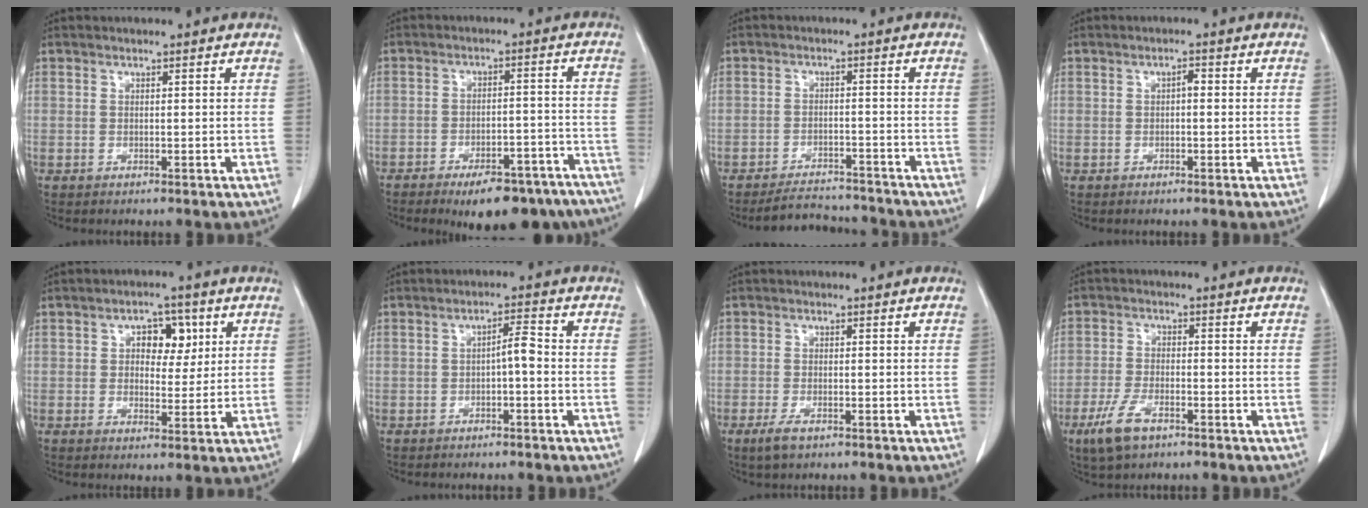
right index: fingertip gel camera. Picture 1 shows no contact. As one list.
[{"total": 14.8, "force": [-11.8, 5.0, 7.4], "torque": [-0.058, 0.028, -0.159]}, {"total": 6.5, "force": [-6.2, 1.8, 0.4], "torque": [-0.001, 0.004, -0.095]}, {"total": 1.2, "force": [0.0, 0.5, 1.1], "torque": [-0.016, 0.004, -0.001]}, {"total": 5.5, "force": [1.8, 3.4, 4.0], "torque": [-0.051, 0.014, 0.026]}, {"total": 2.9, "force": [-0.7, 0.5, 2.7], "torque": [-0.042, 0.008, -0.012]}, {"total": 2.8, "force": [-1.7, 0.9, 2.0], "torque": [-0.043, -0.004, -0.029]}, {"total": 6.4, "force": [-3.9, 2.3, 4.5], "torque": [-0.100, -0.010, -0.070]}]